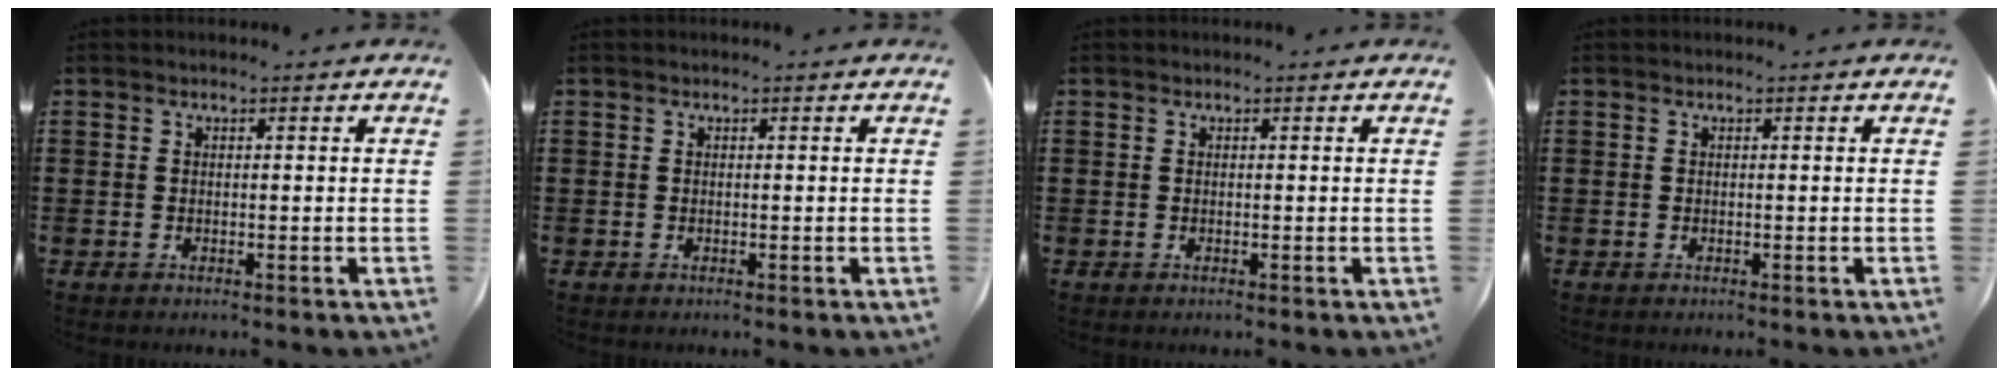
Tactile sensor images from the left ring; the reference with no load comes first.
{"total": 0.0}
{"total": 0.0}
{"total": 0.0}